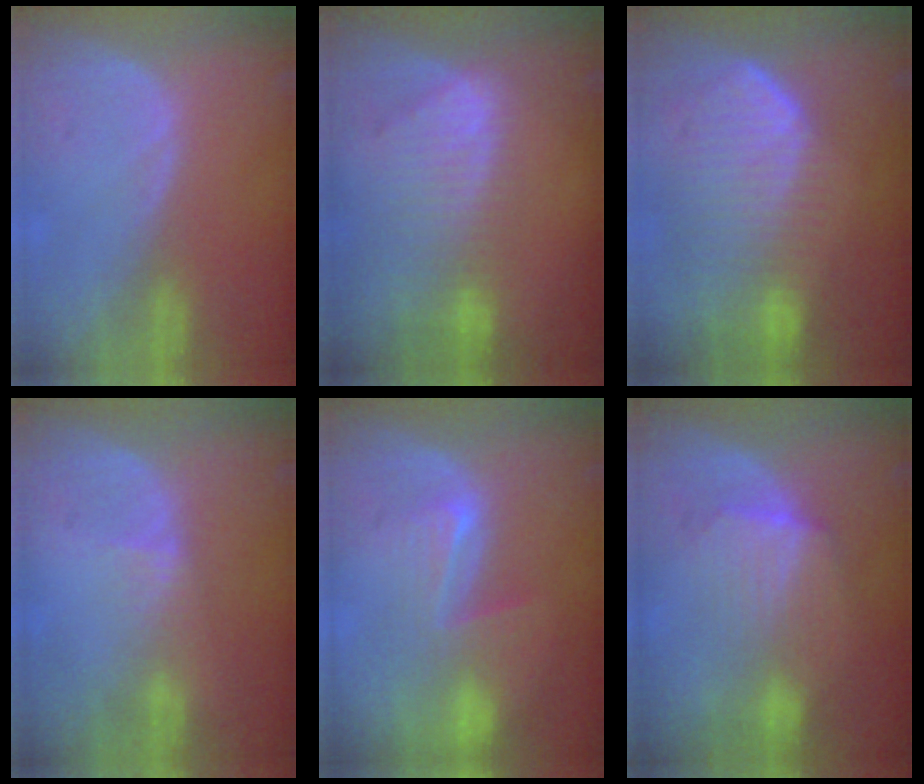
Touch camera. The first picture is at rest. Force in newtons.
{"total": 8.8, "press": 7.9, "slide": 4.0}
{"total": 10.7, "press": 9.4, "slide": 5.2}
{"total": 2.3, "press": 2.1, "slide": 1.0}
{"total": 8.2, "press": 7.1, "slide": 4.0}
{"total": 7.0, "press": 6.8, "slide": 1.2}